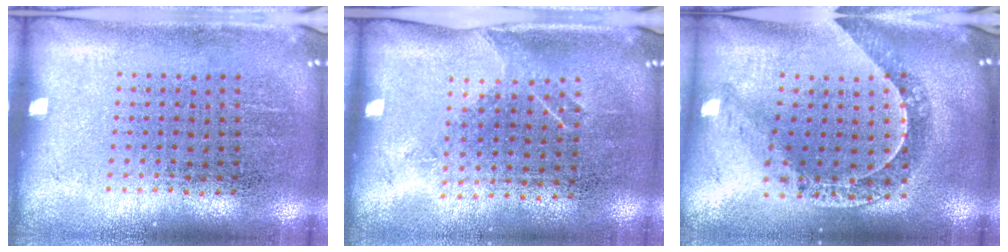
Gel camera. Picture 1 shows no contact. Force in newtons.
{"total": 1.2, "press": 0.9, "slide": 0.7}
{"total": 1.2, "press": 1.2, "slide": 0.2}